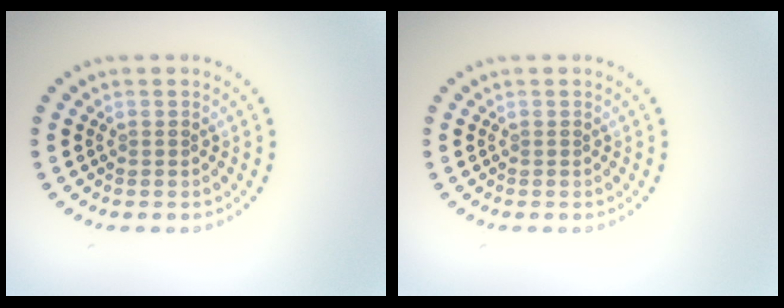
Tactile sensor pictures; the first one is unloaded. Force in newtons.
{"total": 0.0}